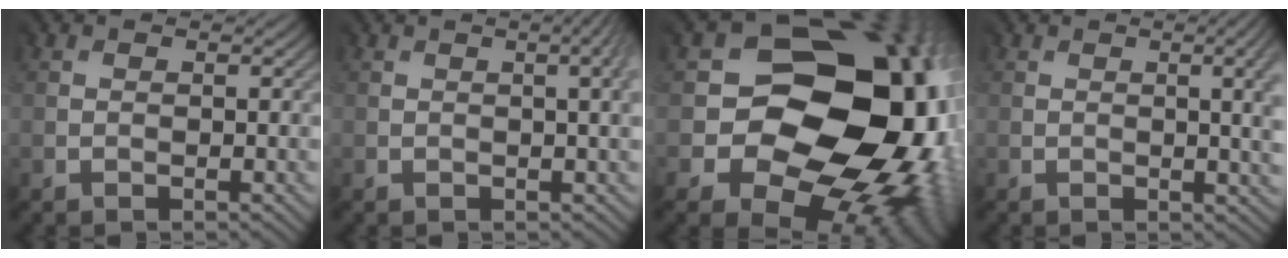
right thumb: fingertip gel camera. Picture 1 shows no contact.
{"total": 3.9, "force": [0.1, 1.1, 3.7], "torque": [-0.017, 0.012, -0.005]}
{"total": 18.4, "force": [-2.2, 15.0, 10.5], "torque": [-0.123, -0.039, -0.020]}
{"total": 5.3, "force": [-0.5, 1.5, 5.1], "torque": [-0.025, 0.012, -0.013]}